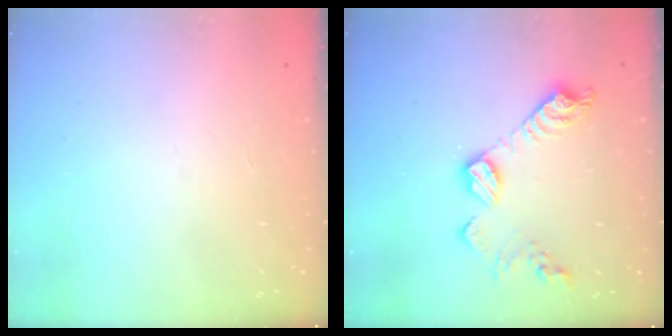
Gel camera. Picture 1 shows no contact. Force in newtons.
{"total": 12.1, "press": 12.1, "slide": 0.5}